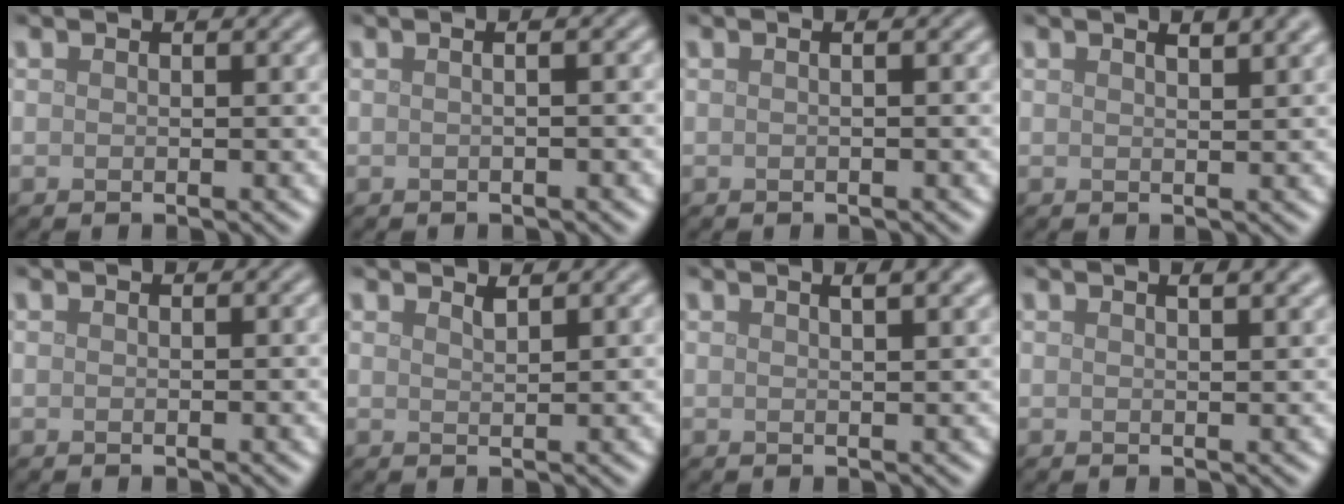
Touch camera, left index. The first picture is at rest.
{"total": 2.8, "force": [0.5, 1.4, 2.4], "torque": [-0.012, 0.008, -0.021]}
{"total": 1.3, "force": [0.2, 0.6, 1.2], "torque": [-0.010, -0.002, -0.008]}
{"total": 3.1, "force": [1.9, 1.0, 2.2], "torque": [-0.014, 0.014, 0.012]}
{"total": 0.0}
{"total": 1.0, "force": [0.9, 0.1, 0.4], "torque": [-0.004, 0.000, 0.016]}
{"total": 4.0, "force": [2.2, 1.6, 2.8], "torque": [-0.009, 0.017, 0.002]}
{"total": 3.0, "force": [1.7, 1.1, 2.1], "torque": [-0.008, 0.014, 0.007]}